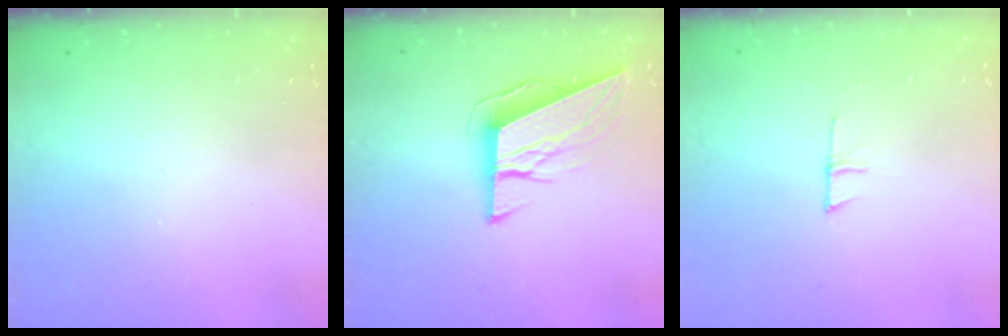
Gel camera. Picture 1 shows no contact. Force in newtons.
{"total": 9.5, "press": 9.3, "slide": 1.9}
{"total": 4.7, "press": 4.7, "slide": 0.3}